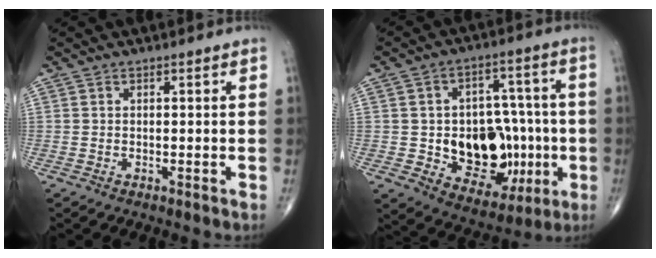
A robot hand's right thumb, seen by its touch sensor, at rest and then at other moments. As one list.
[{"total": 18.5, "force": [-3.1, 12.7, 13.2], "torque": [-0.127, 0.021, -0.026]}]